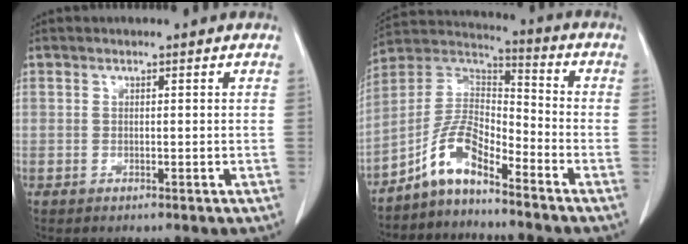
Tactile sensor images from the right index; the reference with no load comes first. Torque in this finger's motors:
{"motor_torque": [0.26, -0.21, 0.16, -0.02]}